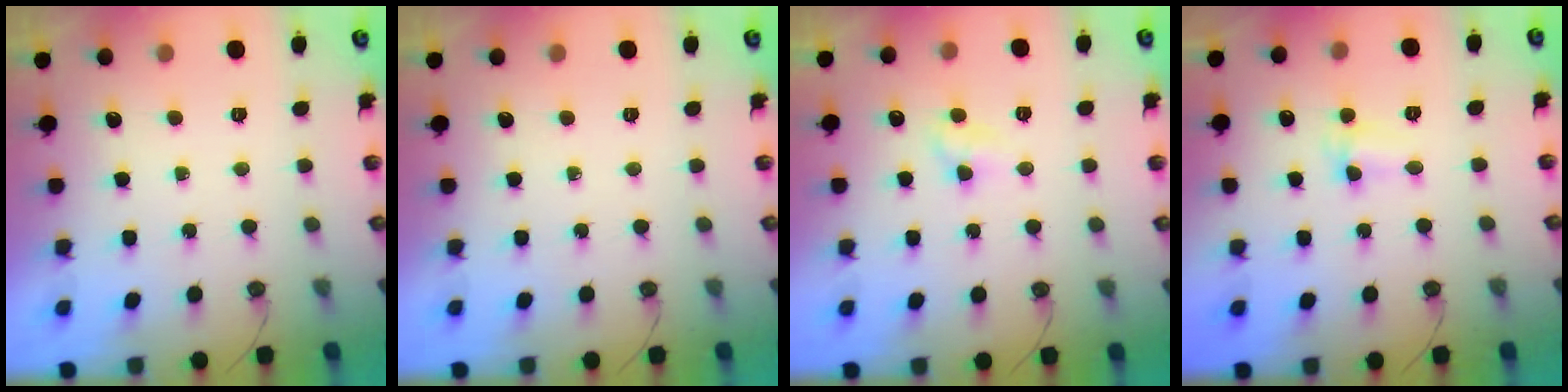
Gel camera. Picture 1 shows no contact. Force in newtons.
{"total": 0.0}
{"total": 3.9, "press": 3.8, "slide": 0.4}
{"total": 2.1, "press": 2.0, "slide": 0.5}